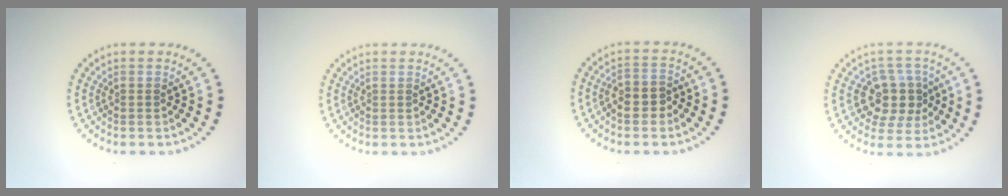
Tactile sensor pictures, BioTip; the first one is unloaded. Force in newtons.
{"total": 0.0}
{"total": 2.6, "press": 2.5, "slide": 0.8}
{"total": 4.5, "press": 4.1, "slide": 1.8}